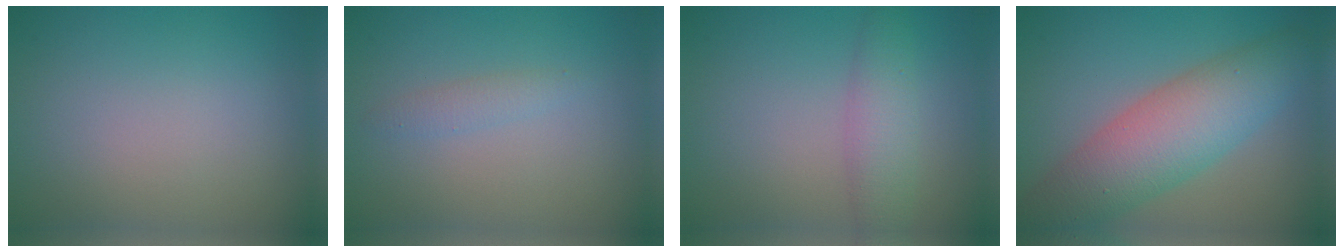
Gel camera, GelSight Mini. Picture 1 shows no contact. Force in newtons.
{"total": 1.2, "press": 1.2, "slide": 0.0}
{"total": 3.1, "press": 3.1, "slide": 0.0}
{"total": 8.0, "press": 8.0, "slide": 0.4}